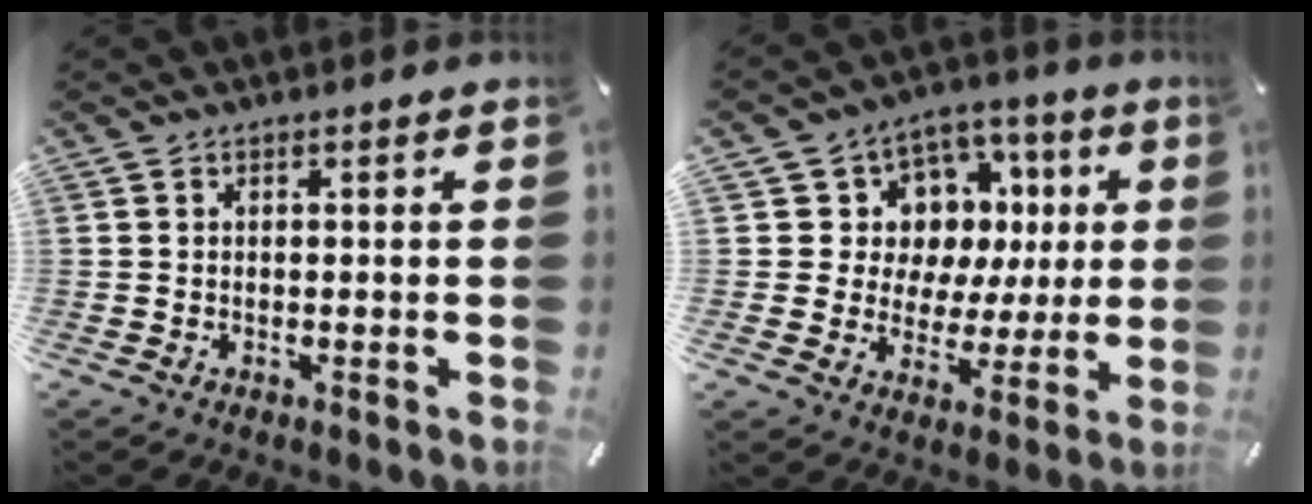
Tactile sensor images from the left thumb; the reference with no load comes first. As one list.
[{"total": 10.6, "force": [1.7, 10.3, 2.1], "torque": [-0.023, -0.028, 0.036]}]